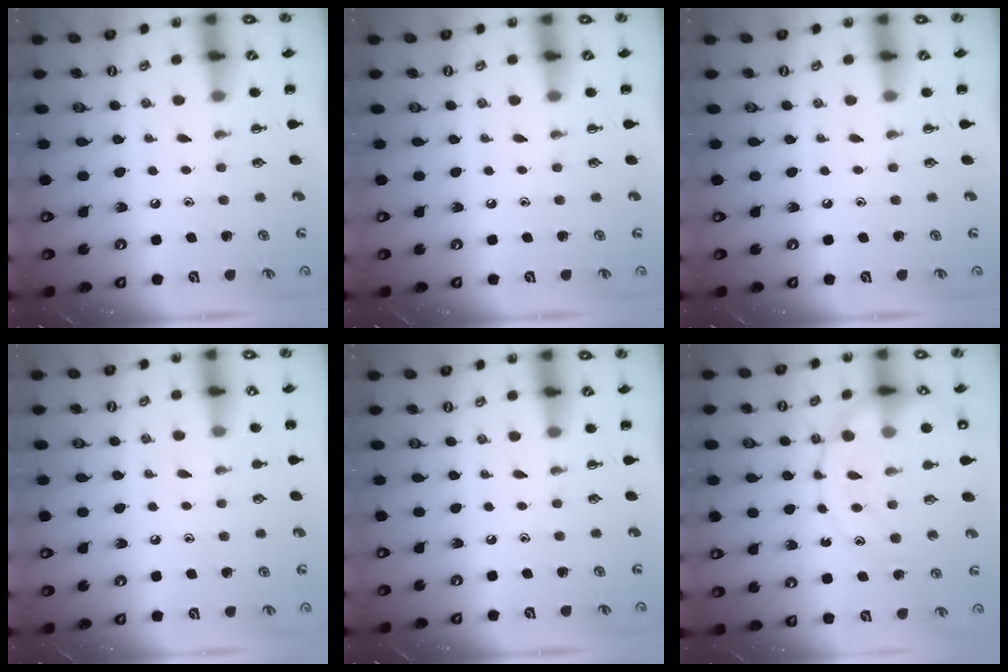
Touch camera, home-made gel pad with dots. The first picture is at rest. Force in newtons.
{"total": 0.0}
{"total": 0.0}
{"total": 4.8, "press": 4.6, "slide": 1.3}
{"total": 0.0}
{"total": 17.6, "press": 17.5, "slide": 2.2}